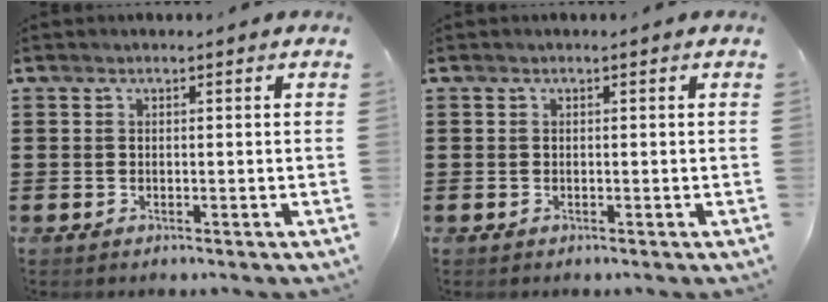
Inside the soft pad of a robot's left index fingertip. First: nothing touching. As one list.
[{"total": 0.0}]